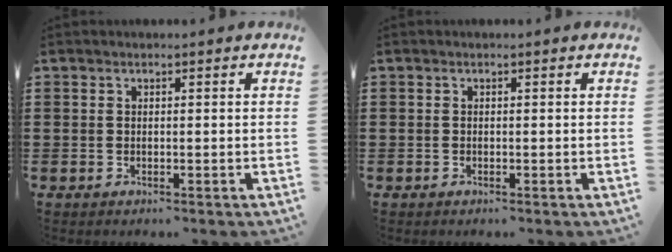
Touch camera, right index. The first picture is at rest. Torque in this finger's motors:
{"motor_torque": [1.09, 1.05, 0.01, 0.01]}